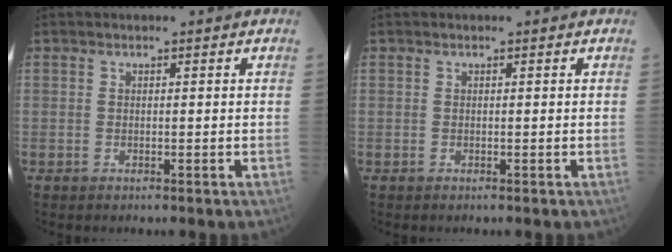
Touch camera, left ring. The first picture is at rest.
{"total": 0.0}